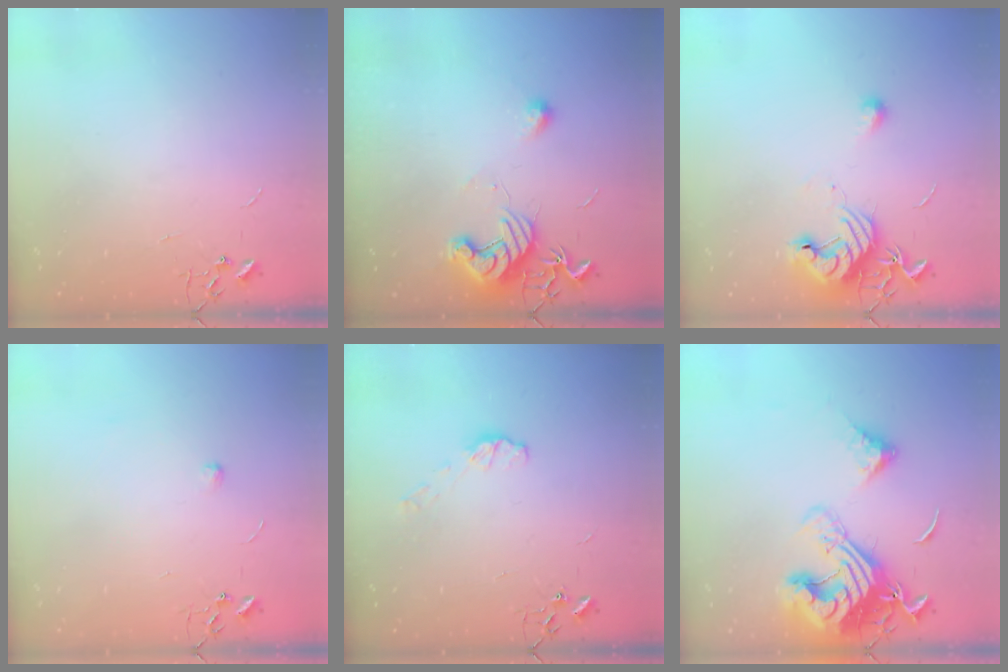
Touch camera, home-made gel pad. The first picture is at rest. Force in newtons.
{"total": 12.1, "press": 12.1, "slide": 0.8}
{"total": 12.8, "press": 12.7, "slide": 0.7}
{"total": 5.2, "press": 5.2, "slide": 0.7}
{"total": 5.4, "press": 5.4, "slide": 0.4}
{"total": 21.6, "press": 21.5, "slide": 2.7}